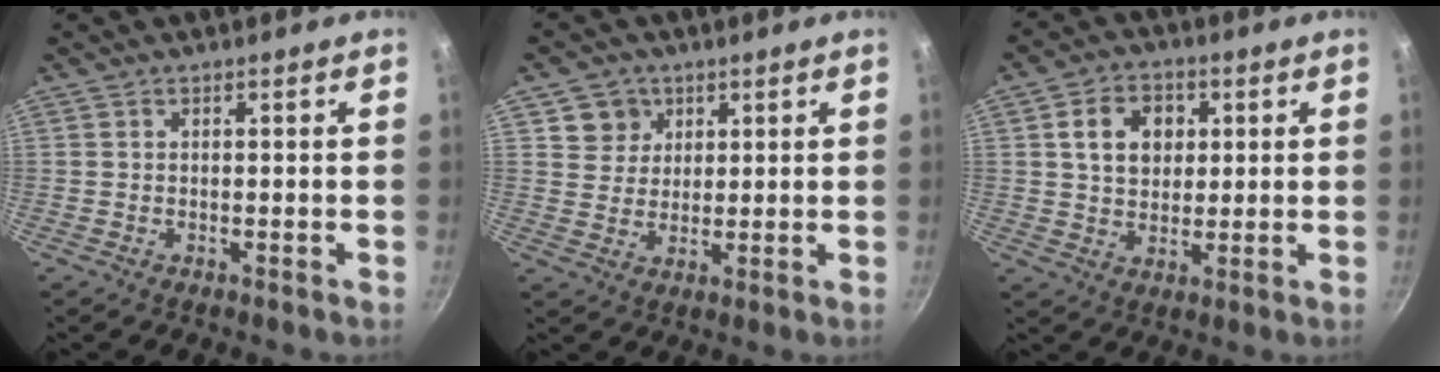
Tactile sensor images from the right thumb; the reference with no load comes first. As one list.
[{"total": 5.6, "force": [2.5, 5.0, 0.9], "torque": [0.022, 0.000, 0.042]}, {"total": 9.1, "force": [2.3, 7.0, 5.4], "torque": [-0.065, 0.005, 0.034]}]